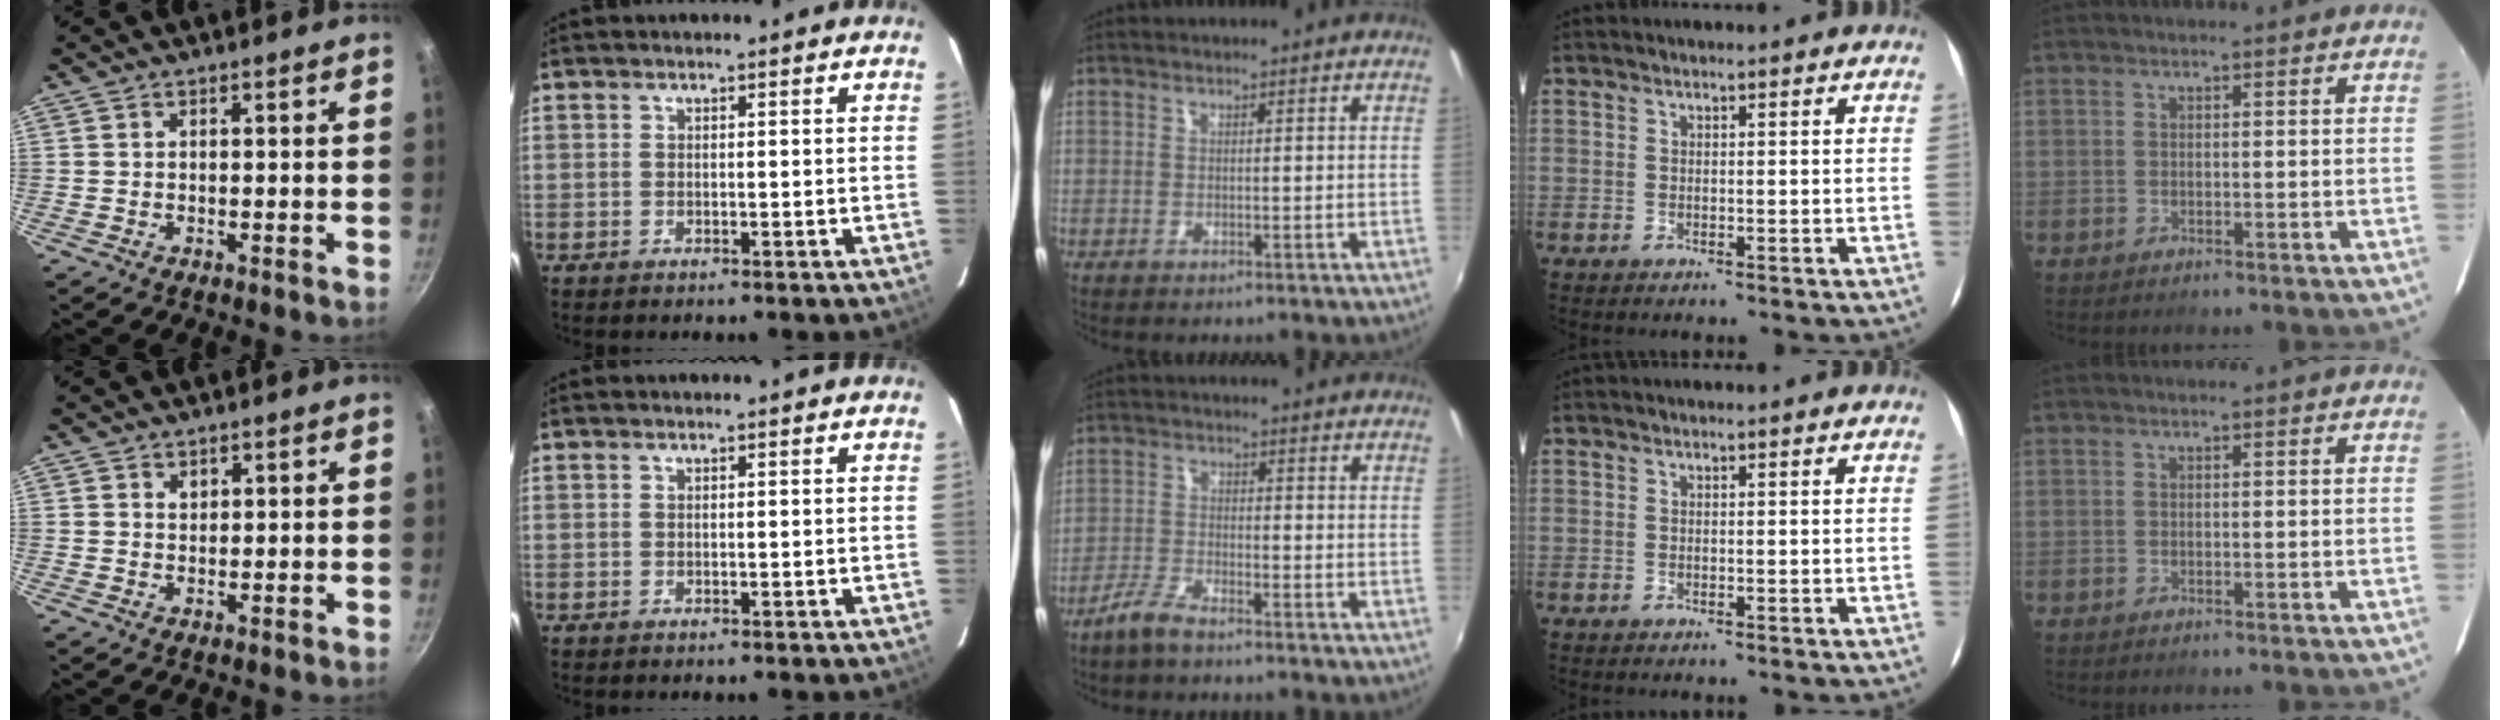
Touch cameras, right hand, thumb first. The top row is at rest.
{"thumb": {"total": 1.2, "force": [0.7, 0.9, 0.4], "torque": [-0.001, -0.003, 0.011]}, "middle": {"total": 4.4, "force": [-3.6, 0.8, 2.3], "torque": [-0.063, -0.001, -0.075]}}